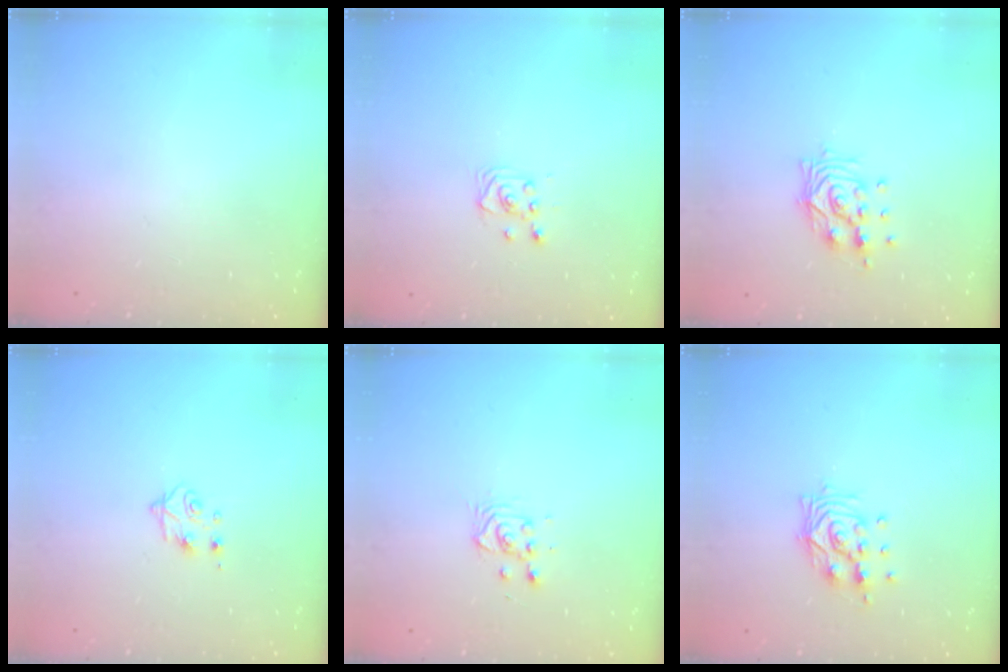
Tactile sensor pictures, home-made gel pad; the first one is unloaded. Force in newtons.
{"total": 2.9, "press": 2.9, "slide": 0.4}
{"total": 11.1, "press": 11.1, "slide": 0.9}
{"total": 4.9, "press": 4.8, "slide": 0.7}
{"total": 3.6, "press": 3.6, "slide": 0.1}
{"total": 11.1, "press": 11.1, "slide": 0.9}